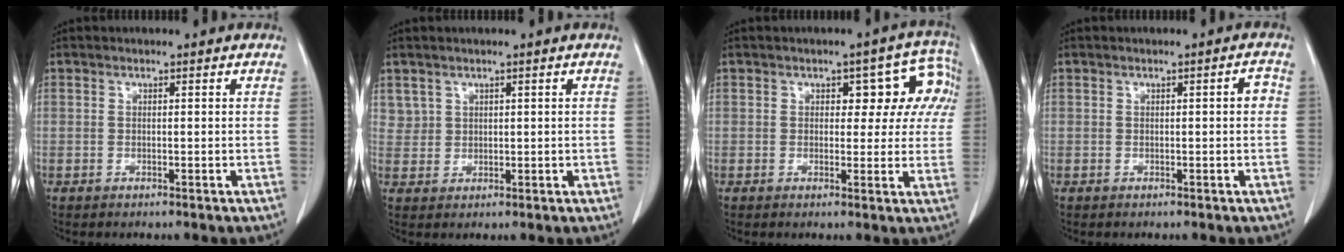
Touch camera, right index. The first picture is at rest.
{"total": 2.5, "force": [1.5, 2.0, 0.1], "torque": [0.007, 0.004, 0.029]}
{"total": 7.1, "force": [1.9, 4.0, 5.5], "torque": [-0.042, 0.031, 0.020]}
{"total": 1.6, "force": [0.0, 0.4, 1.5], "torque": [-0.017, 0.005, -0.001]}